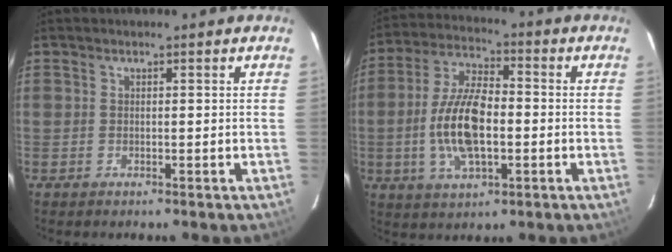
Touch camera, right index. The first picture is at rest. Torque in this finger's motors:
{"motor_torque": [0.87, -0.30, 0.42, 0.18]}